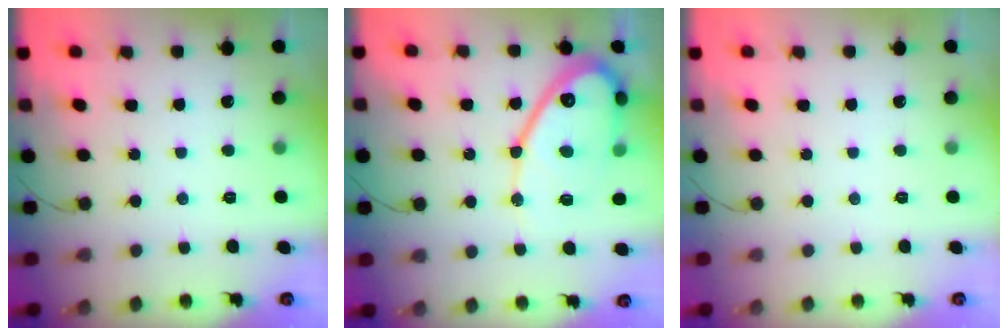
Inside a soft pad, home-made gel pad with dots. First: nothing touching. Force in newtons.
{"total": 16.1, "press": 16.1, "slide": 1.5}
{"total": 0.0}